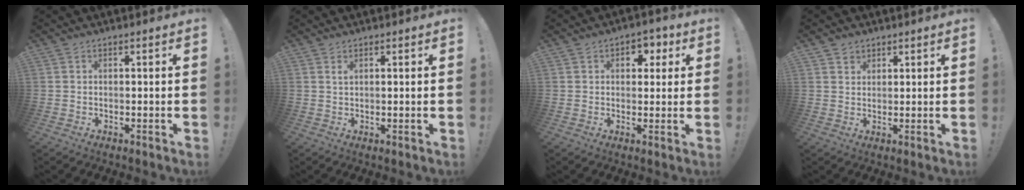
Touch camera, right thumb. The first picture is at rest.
{"total": 1.2, "force": [0.7, 0.3, 1.0], "torque": [-0.017, 0.000, 0.010]}
{"total": 5.0, "force": [1.5, 4.1, 2.5], "torque": [-0.016, -0.005, 0.022]}
{"total": 2.6, "force": [1.9, 1.7, 0.2], "torque": [0.002, -0.012, 0.034]}